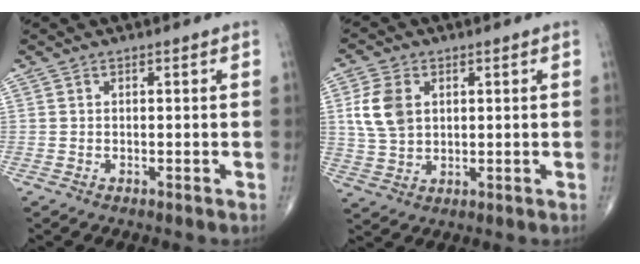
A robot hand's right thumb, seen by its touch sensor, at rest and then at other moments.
{"total": 7.9, "force": [1.9, 5.5, 5.4], "torque": [-0.103, -0.002, 0.043]}